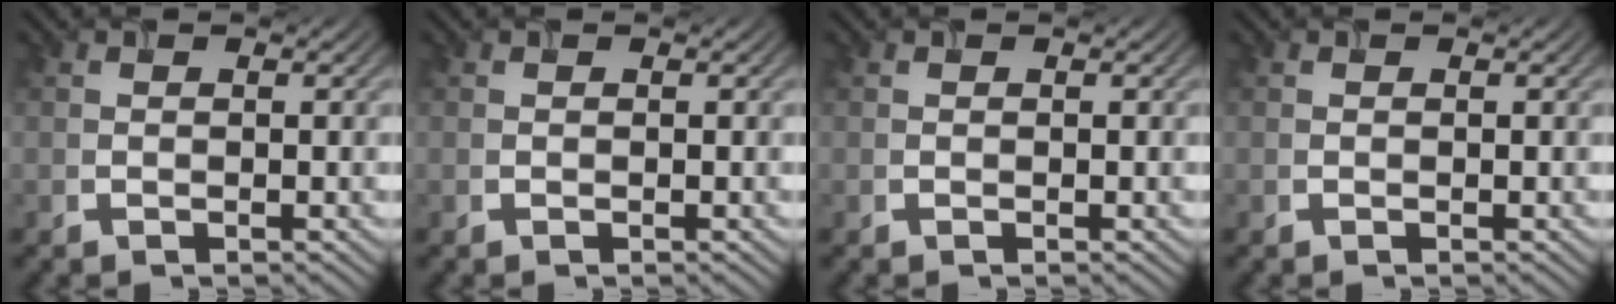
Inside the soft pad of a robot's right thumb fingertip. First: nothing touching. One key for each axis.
{"total": 0.0}
{"total": 0.0}
{"total": 0.0}